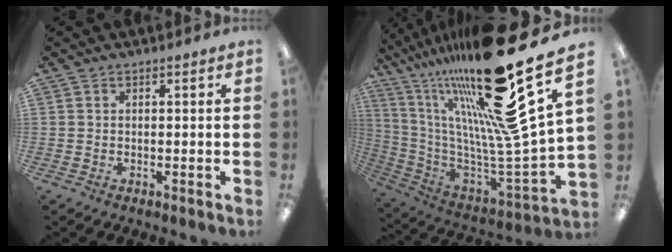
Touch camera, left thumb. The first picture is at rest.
{"total": 29.8, "force": [18.9, 5.5, 22.4], "torque": [-0.352, -0.147, 0.307]}